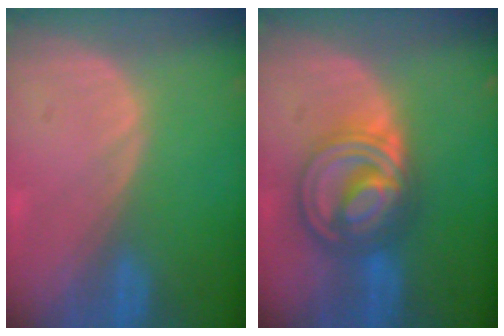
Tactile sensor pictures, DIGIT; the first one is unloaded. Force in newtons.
{"total": 8.8, "press": 8.8, "slide": 0.7}